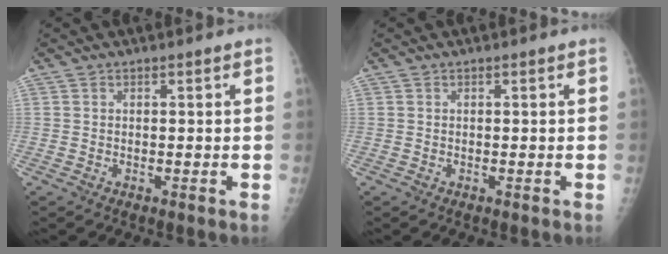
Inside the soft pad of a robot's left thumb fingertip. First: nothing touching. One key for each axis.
{"total": 0.0}